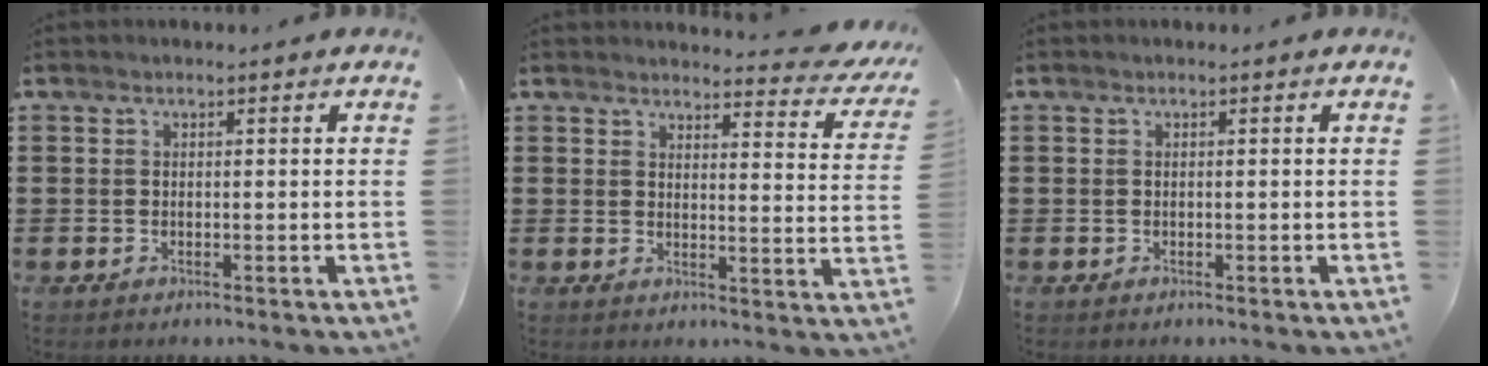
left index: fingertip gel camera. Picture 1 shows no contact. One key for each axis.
{"total": 3.7, "fx": 3.5, "fy": 0.3, "fz": 1.1, "tx": -0.021, "ty": -0.024, "tz": 0.059}
{"total": 0.0}